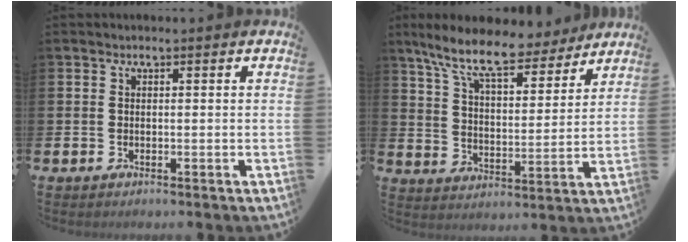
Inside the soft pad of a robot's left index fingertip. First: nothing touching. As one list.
[{"total": 11.0, "force": [9.3, 2.9, 5.1], "torque": [-0.130, -0.046, 0.163]}]